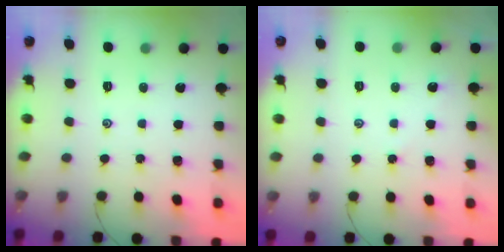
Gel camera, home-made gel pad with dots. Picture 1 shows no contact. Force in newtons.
{"total": 1.4, "press": 1.4, "slide": 0.4}